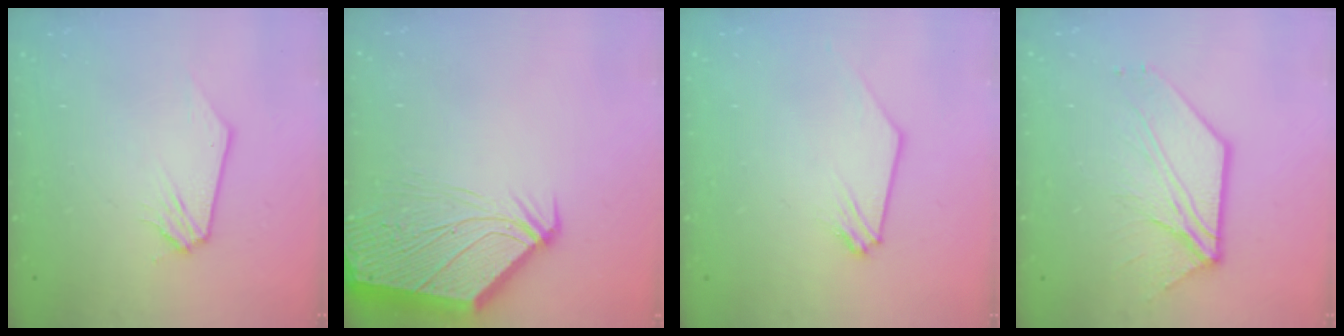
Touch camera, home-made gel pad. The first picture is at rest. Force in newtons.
{"total": 7.8, "press": 7.7, "slide": 1.0}
{"total": 0.7, "press": 0.7, "slide": 0.2}
{"total": 8.2, "press": 8.1, "slide": 1.1}